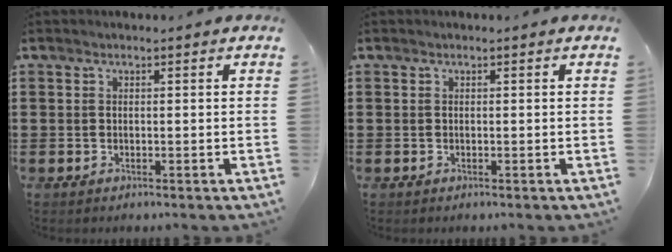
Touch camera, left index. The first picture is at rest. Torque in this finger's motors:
{"motor_torque": [0.00, 0.00, 0.00, 0.00]}